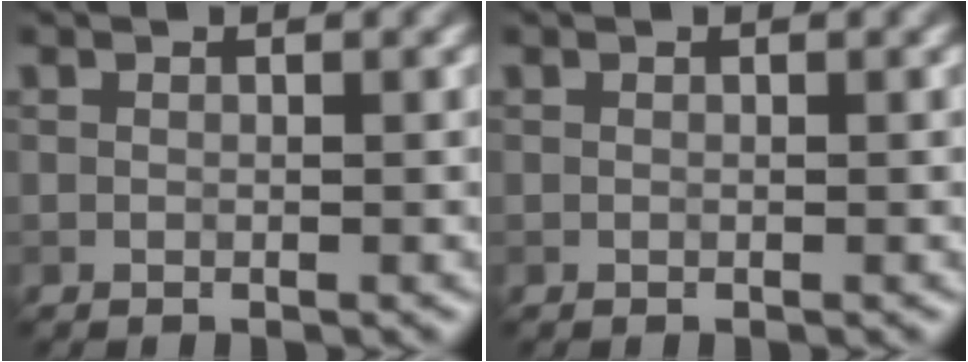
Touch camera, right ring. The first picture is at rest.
{"total": 0.0}